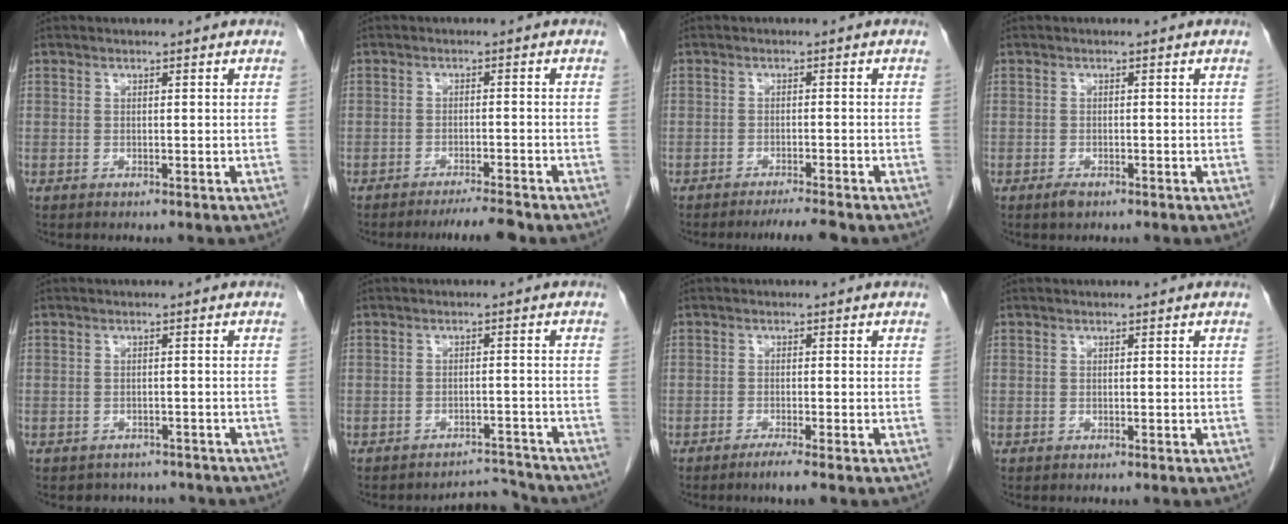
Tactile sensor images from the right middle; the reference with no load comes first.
{"total": 3.7, "force": [-3.3, -0.5, 1.6], "torque": [-0.021, -0.011, -0.055]}
{"total": 3.1, "force": [-2.8, -0.5, 1.3], "torque": [-0.020, -0.010, -0.046]}
{"total": 1.2, "force": [-0.8, 0.5, 0.7], "torque": [-0.015, -0.001, -0.011]}
{"total": 4.7, "force": [-4.0, 2.4, 0.2], "torque": [0.001, 0.009, -0.045]}
{"total": 4.0, "force": [-3.8, -0.3, -1.3], "torque": [0.025, 0.011, -0.051]}
{"total": 2.1, "force": [-1.5, -0.5, 1.4], "torque": [-0.030, -0.006, -0.028]}
{"total": 0.0}